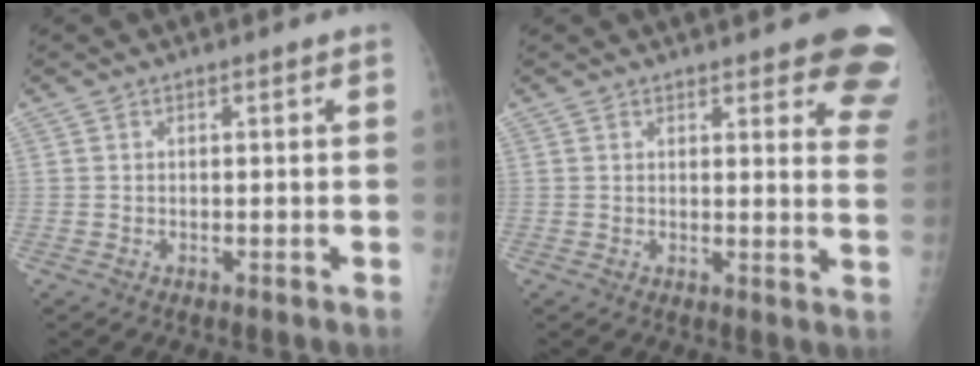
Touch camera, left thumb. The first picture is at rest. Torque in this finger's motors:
{"motor_torque": [1.09, -0.54, 0.97, -0.52, 0.22]}